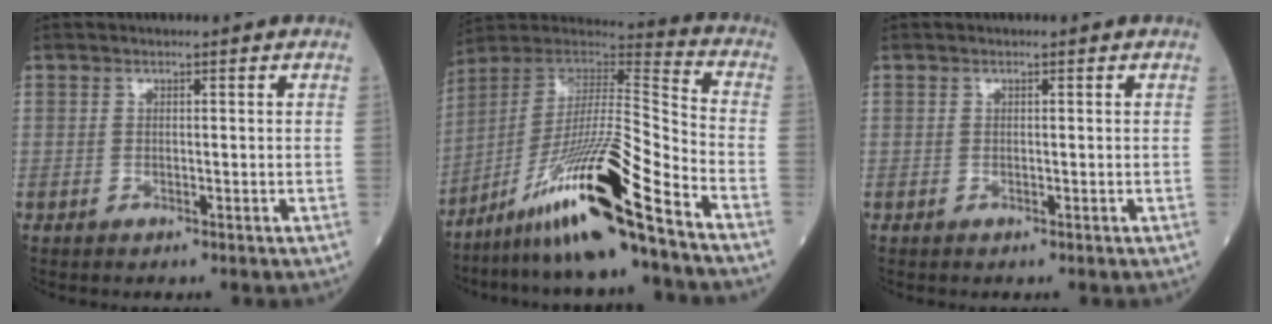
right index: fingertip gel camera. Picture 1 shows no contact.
{"total": 19.0, "force": [-12.4, -0.1, 14.4], "torque": [-0.283, -0.012, -0.223]}
{"total": 0.0}